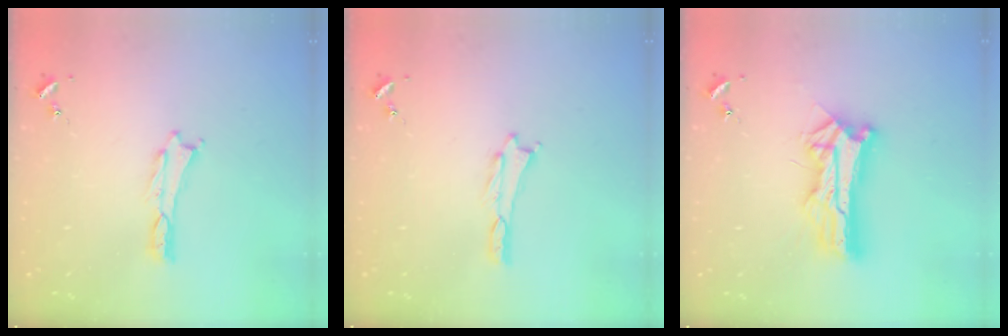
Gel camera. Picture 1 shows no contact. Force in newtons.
{"total": 0.0}
{"total": 11.7, "press": 11.6, "slide": 1.0}